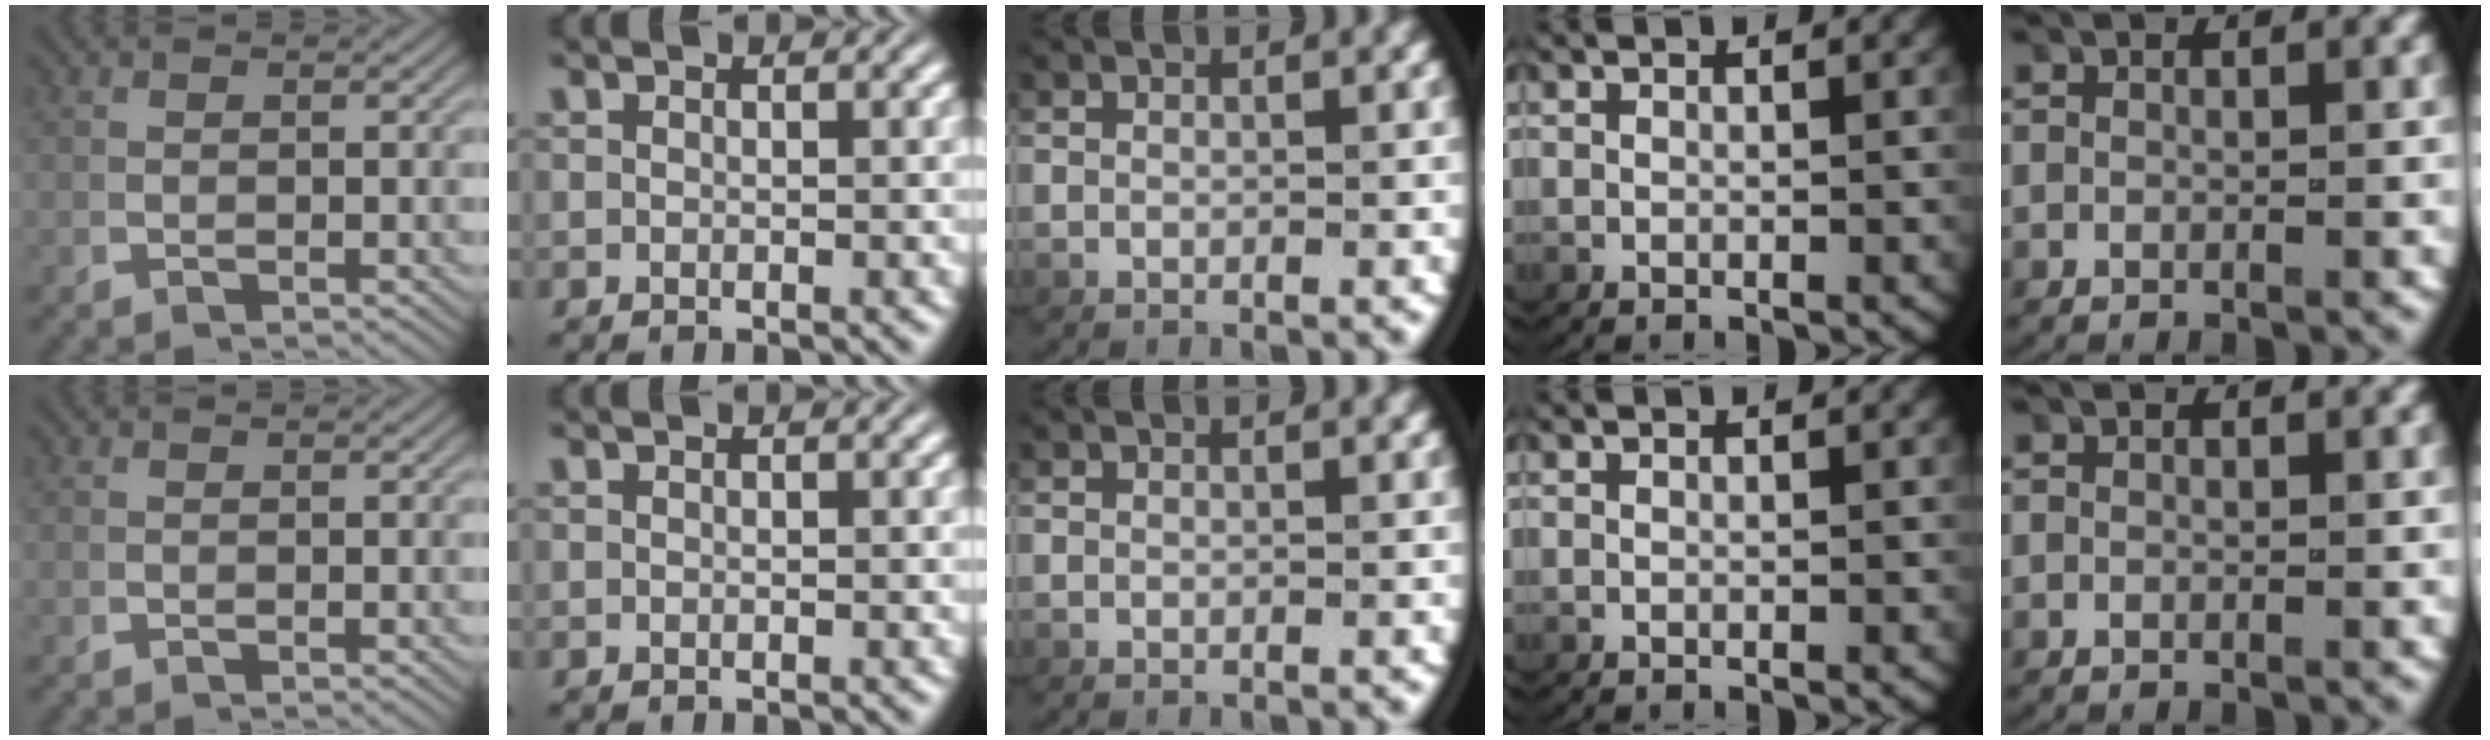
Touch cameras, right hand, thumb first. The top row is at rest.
{}